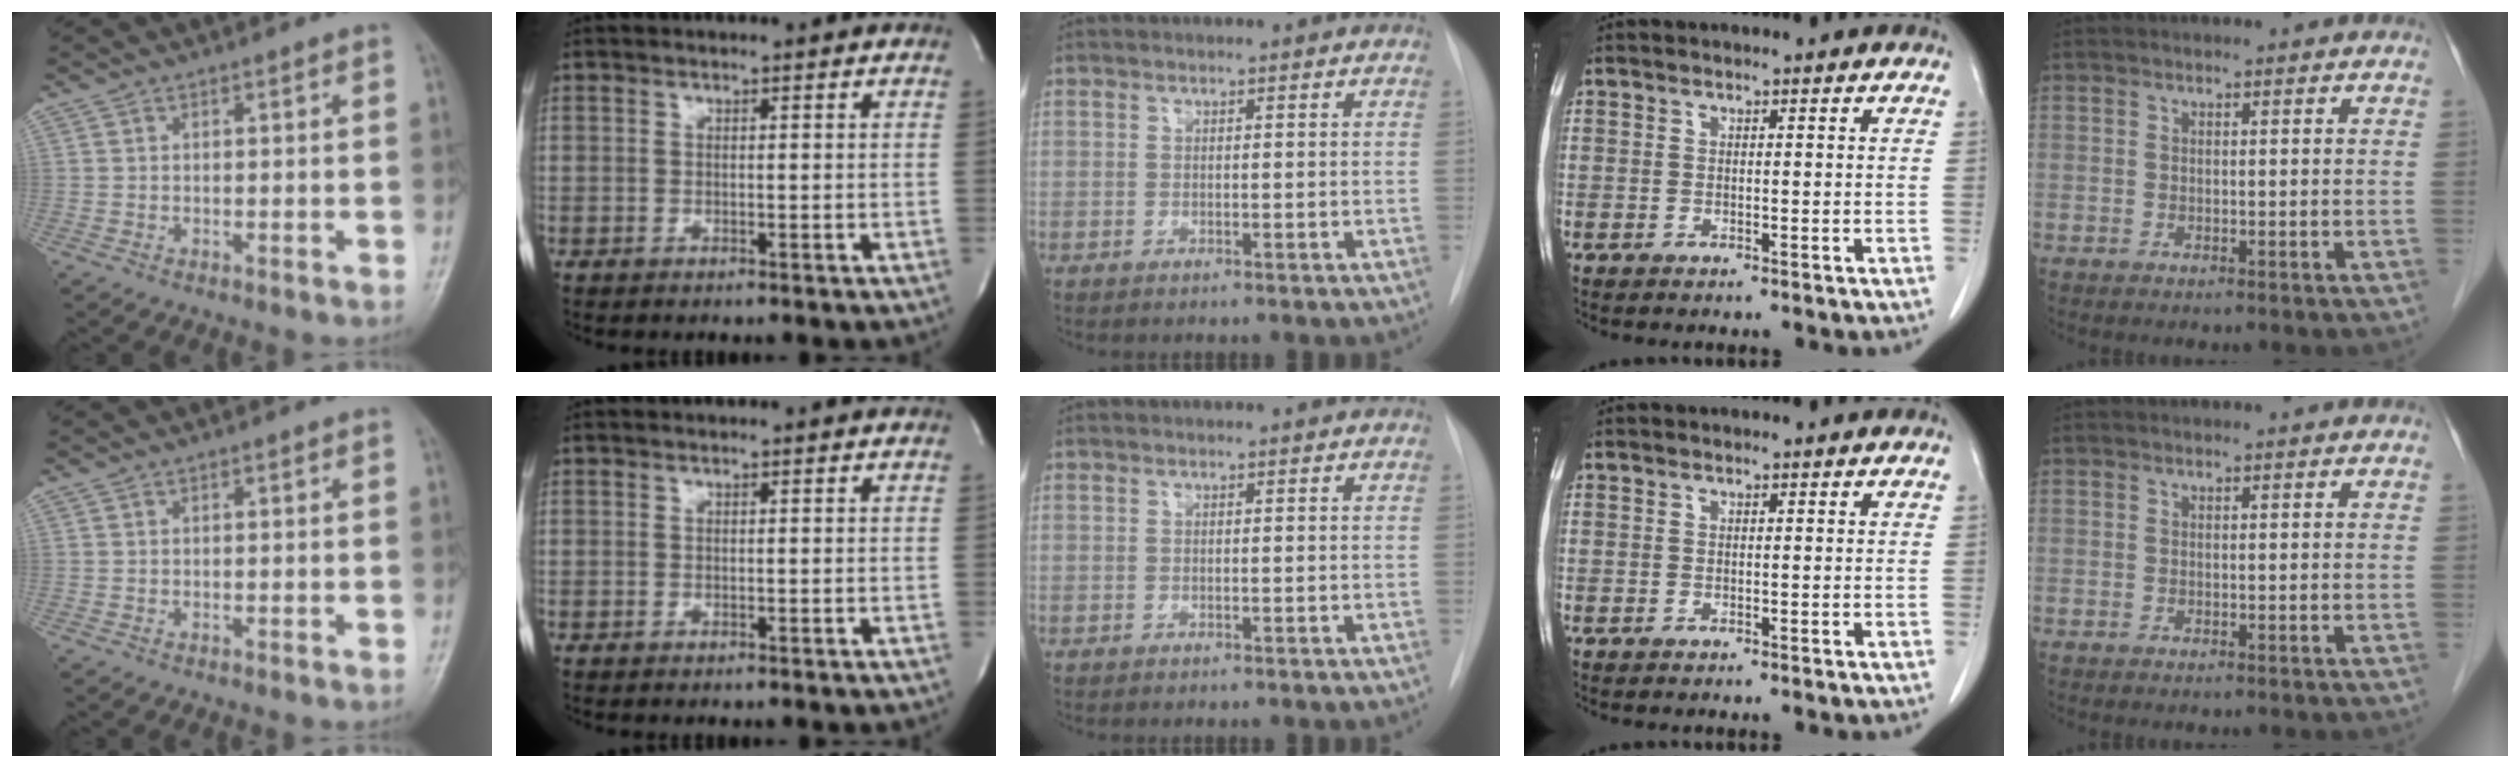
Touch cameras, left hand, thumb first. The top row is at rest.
{}